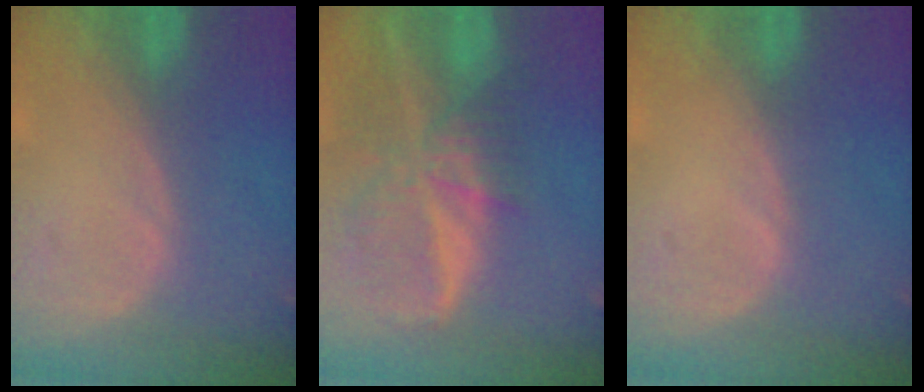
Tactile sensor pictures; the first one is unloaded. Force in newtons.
{"total": 9.5, "press": 8.2, "slide": 4.7}
{"total": 0.5, "press": 0.1, "slide": 0.5}